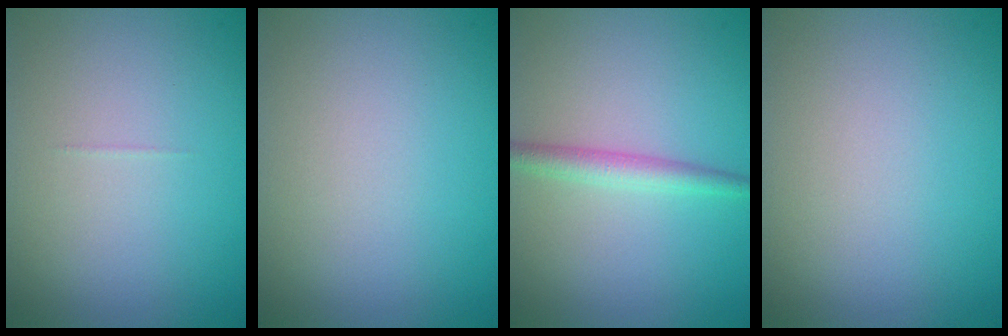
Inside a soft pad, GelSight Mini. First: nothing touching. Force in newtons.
{"total": 0.0}
{"total": 2.2, "press": 2.2, "slide": 0.1}
{"total": 0.0}